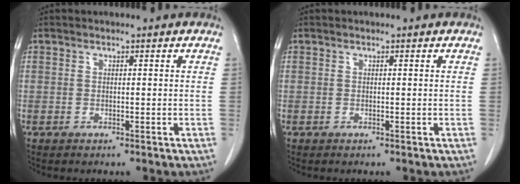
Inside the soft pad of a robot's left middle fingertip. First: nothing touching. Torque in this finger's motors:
{"motor_torque": [0.07, -0.14, 0.05, 0.01]}